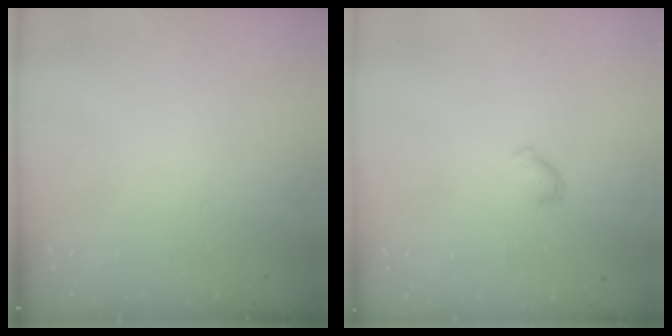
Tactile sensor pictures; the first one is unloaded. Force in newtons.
{"total": 4.6, "press": 4.5, "slide": 0.8}